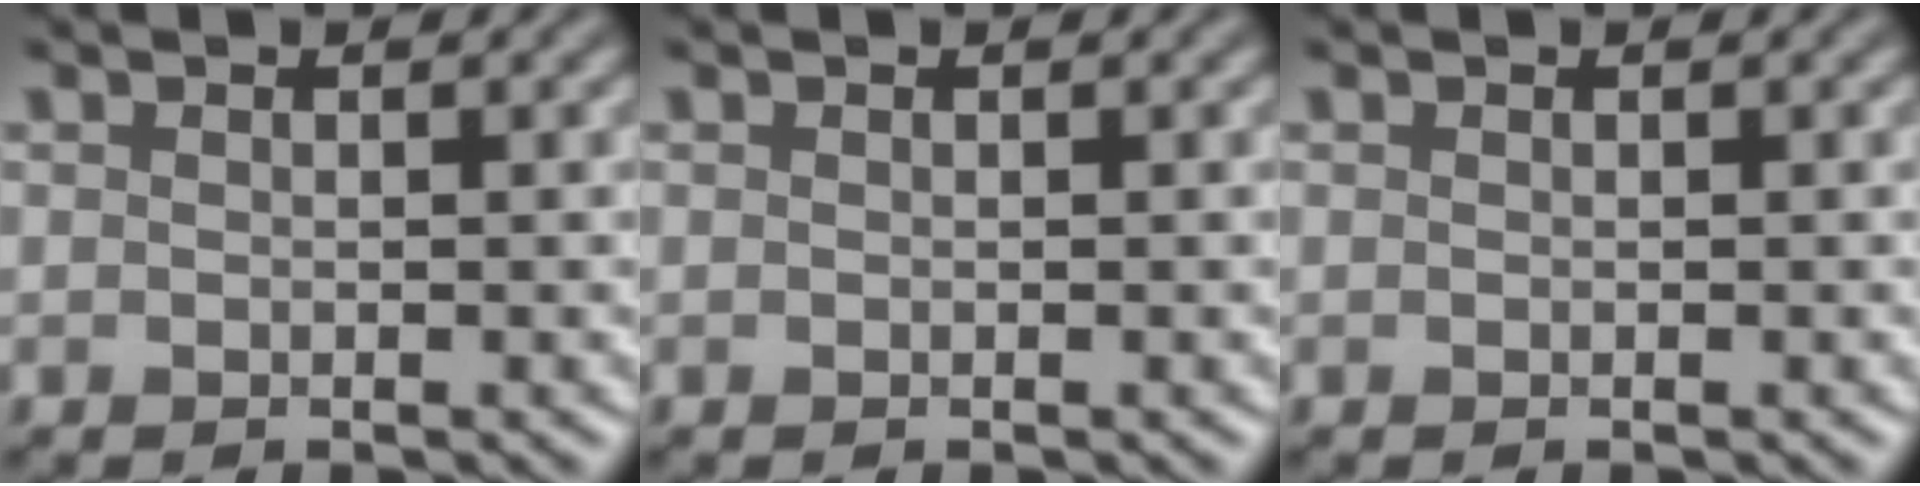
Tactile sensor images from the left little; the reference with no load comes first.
{"total": 0.0}
{"total": 0.0}